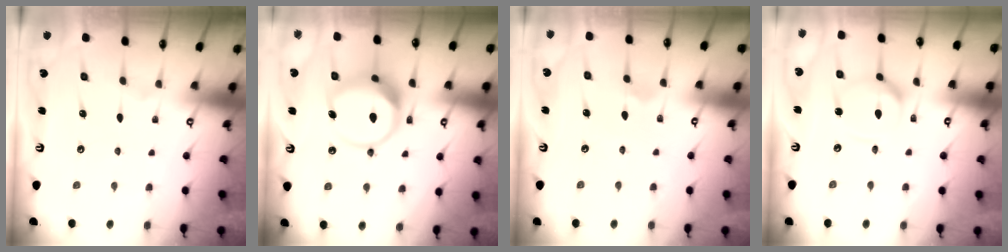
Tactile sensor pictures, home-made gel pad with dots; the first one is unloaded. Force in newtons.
{"total": 11.6, "press": 11.4, "slide": 1.6}
{"total": 3.7, "press": 3.7, "slide": 0.6}
{"total": 11.8, "press": 11.7, "slide": 1.1}